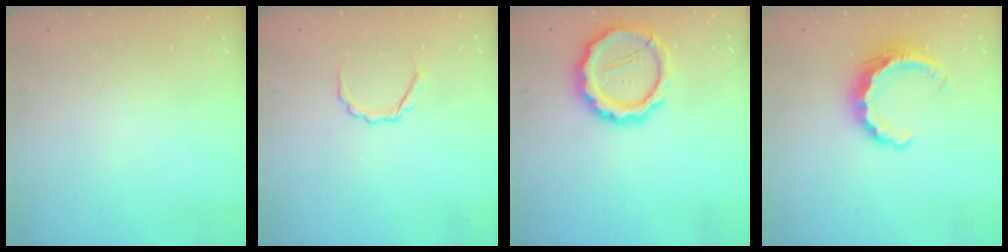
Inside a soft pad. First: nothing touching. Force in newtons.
{"total": 3.8, "press": 3.8, "slide": 0.7}
{"total": 15.7, "press": 15.4, "slide": 3.1}
{"total": 10.1, "press": 10.0, "slide": 1.5}